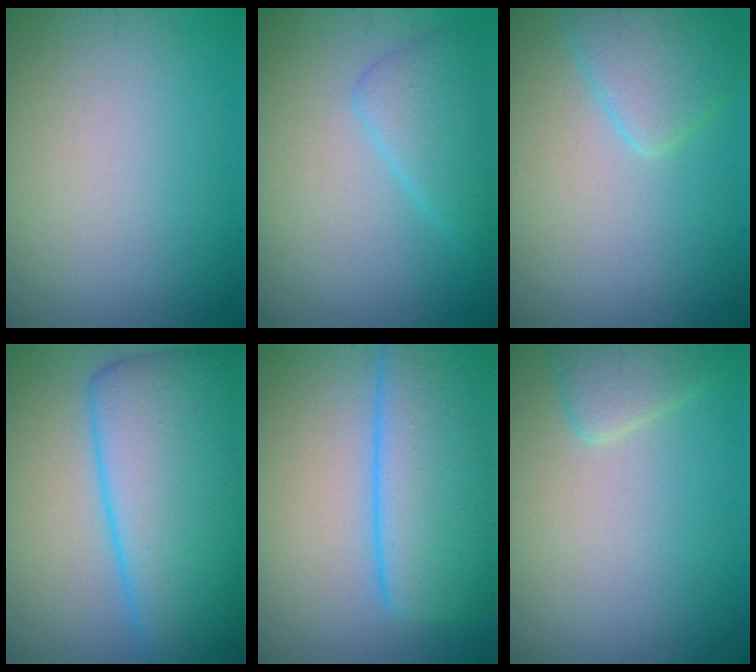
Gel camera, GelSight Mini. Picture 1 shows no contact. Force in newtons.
{"total": 3.3, "press": 3.3, "slide": 0.2}
{"total": 3.4, "press": 3.4, "slide": 0.3}
{"total": 12.2, "press": 12.1, "slide": 0.4}
{"total": 10.3, "press": 10.3, "slide": 0.5}
{"total": 2.1, "press": 2.1, "slide": 0.2}